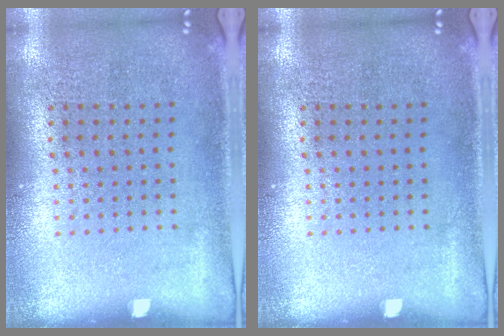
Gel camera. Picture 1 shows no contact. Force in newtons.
{"total": 0.0}